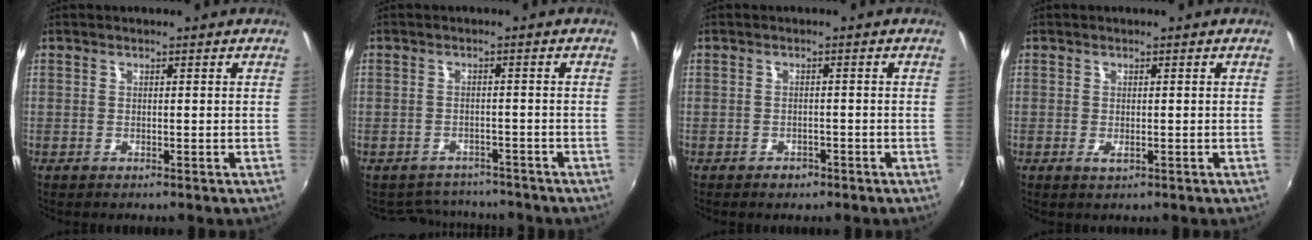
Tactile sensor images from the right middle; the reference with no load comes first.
{"total": 6.7, "force": [-6.1, 2.6, 0.7], "torque": [-0.028, 0.011, -0.086]}
{"total": 2.0, "force": [-1.4, 1.2, 0.7], "torque": [-0.015, -0.002, -0.019]}
{"total": 1.1, "force": [-0.3, 0.5, 1.0], "torque": [-0.017, -0.002, -0.003]}